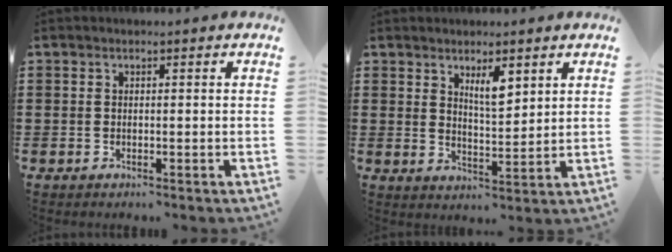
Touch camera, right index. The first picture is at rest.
{"total": 4.3, "force": [2.7, 1.3, 3.1], "torque": [-0.057, -0.001, 0.045]}